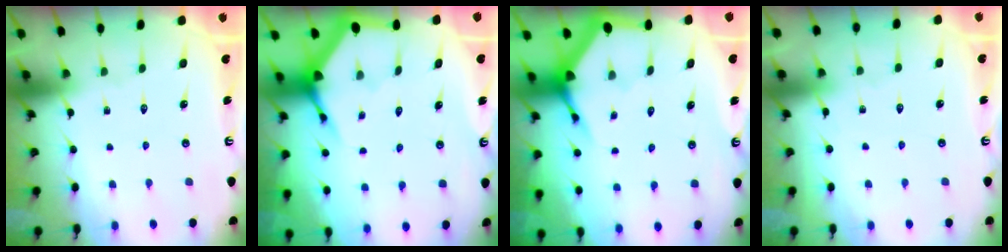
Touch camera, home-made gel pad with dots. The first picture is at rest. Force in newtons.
{"total": 3.8, "press": 3.8, "slide": 0.4}
{"total": 3.8, "press": 3.8, "slide": 0.4}
{"total": 3.0, "press": 3.0, "slide": 0.4}